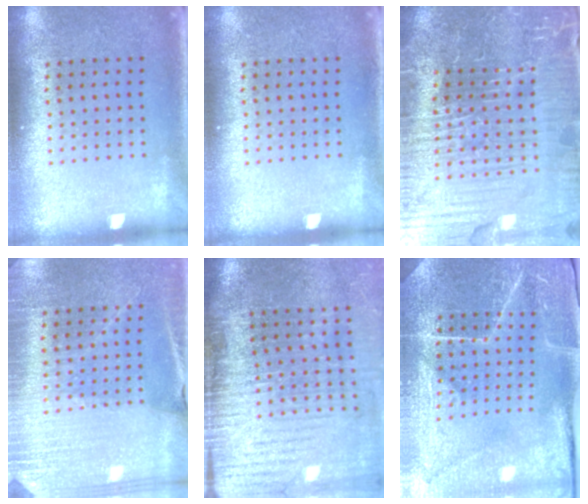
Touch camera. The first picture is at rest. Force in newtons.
{"total": 0.0}
{"total": 5.8, "press": 5.5, "slide": 1.7}
{"total": 2.8, "press": 2.8, "slide": 0.2}
{"total": 4.4, "press": 3.7, "slide": 2.3}
{"total": 4.0, "press": 3.9, "slide": 0.3}